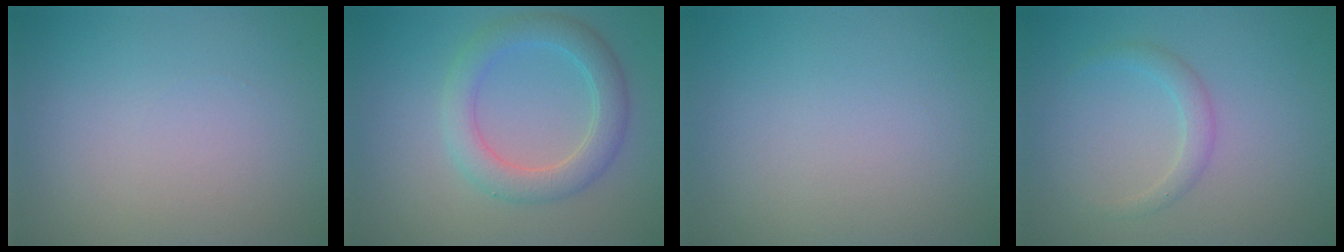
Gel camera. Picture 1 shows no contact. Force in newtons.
{"total": 4.1, "press": 4.1, "slide": 0.3}
{"total": 0.0}
{"total": 1.5, "press": 1.5, "slide": 0.0}